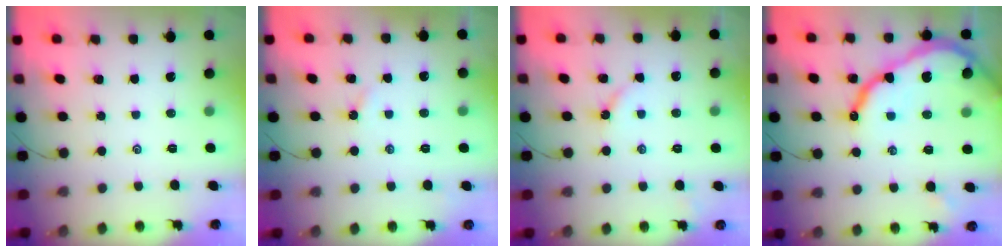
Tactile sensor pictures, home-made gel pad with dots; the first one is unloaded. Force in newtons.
{"total": 1.5, "press": 1.5, "slide": 0.3}
{"total": 3.3, "press": 3.2, "slide": 0.4}
{"total": 16.4, "press": 16.3, "slide": 1.4}